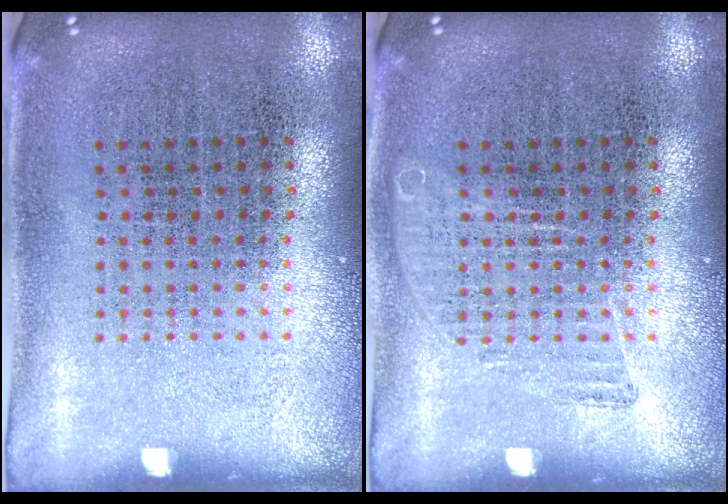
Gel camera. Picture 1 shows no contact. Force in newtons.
{"total": 1.0, "press": 1.0, "slide": 0.2}